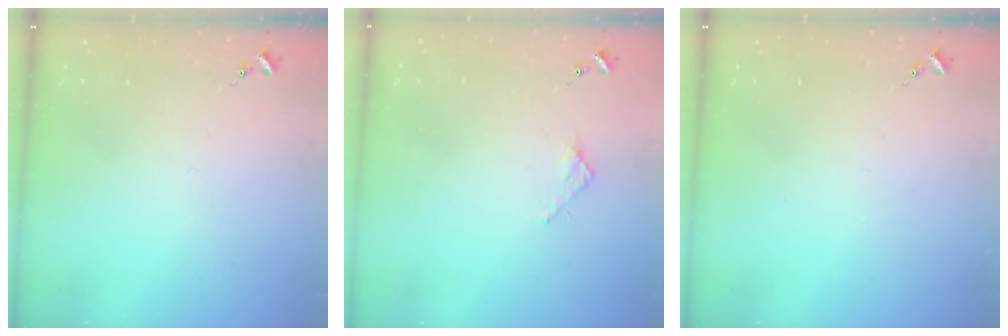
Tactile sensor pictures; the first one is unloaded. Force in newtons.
{"total": 2.4, "press": 2.3, "slide": 0.3}
{"total": 0.0}